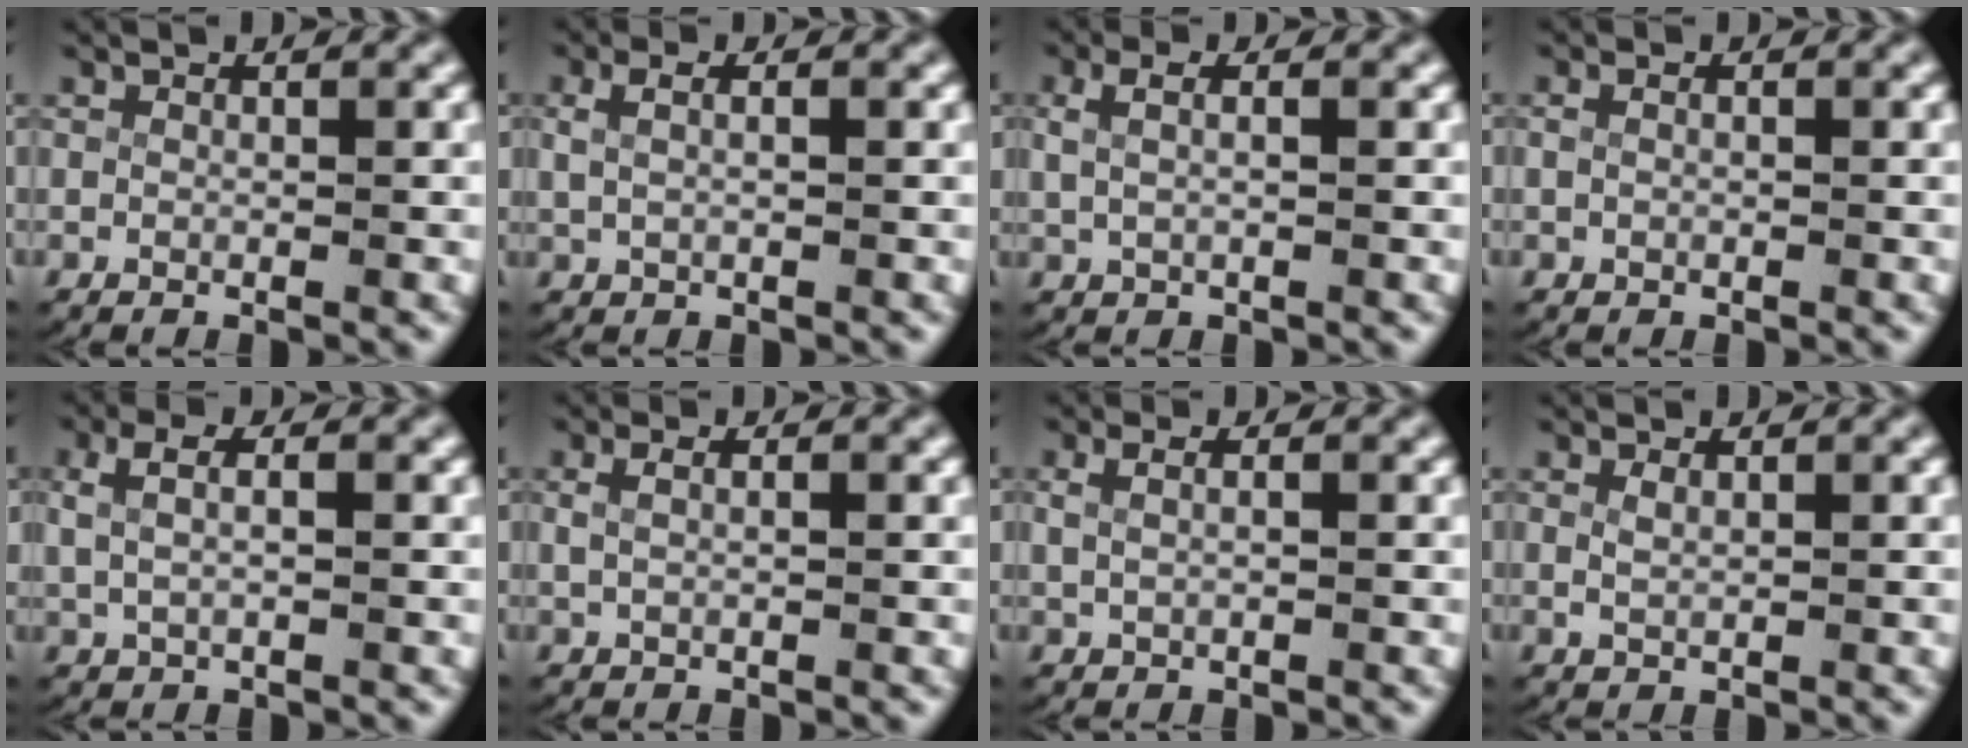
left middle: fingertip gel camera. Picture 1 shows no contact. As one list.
[{"total": 2.5, "force": [0.5, 1.4, 2.0], "torque": [-0.047, 0.001, 0.010]}, {"total": 3.0, "force": [0.7, 1.7, 2.4], "torque": [-0.054, 0.004, 0.012]}, {"total": 0.9, "force": [0.0, 0.6, 0.7], "torque": [-0.020, -0.006, 0.003]}, {"total": 3.8, "force": [0.9, 2.3, 2.9], "torque": [-0.064, 0.006, 0.014]}, {"total": 1.6, "force": [0.2, 0.8, 1.4], "torque": [-0.035, -0.001, 0.008]}, {"total": 1.9, "force": [0.4, 1.0, 1.6], "torque": [-0.036, -0.001, 0.010]}, {"total": 0.7, "force": [0.4, 0.2, 0.6], "torque": [-0.018, -0.008, 0.016]}]